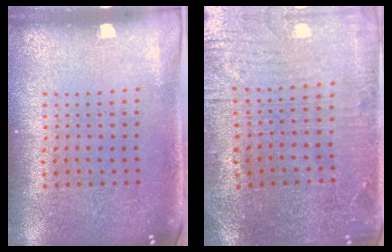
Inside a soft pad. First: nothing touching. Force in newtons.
{"total": 0.9, "press": 0.7, "slide": 0.6}